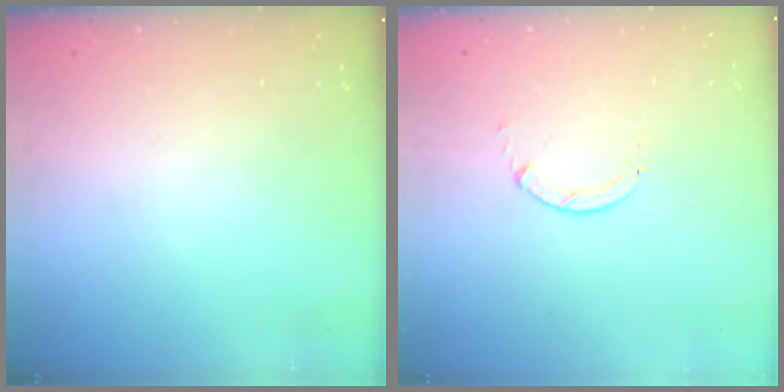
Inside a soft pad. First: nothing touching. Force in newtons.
{"total": 0.7, "press": 0.7, "slide": 0.1}